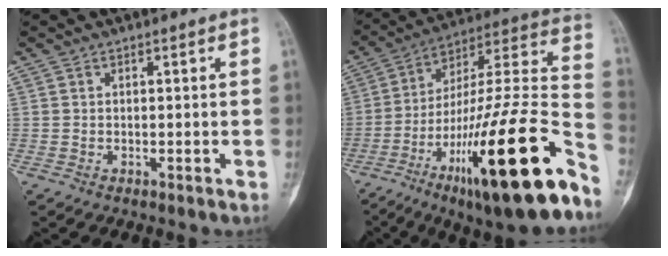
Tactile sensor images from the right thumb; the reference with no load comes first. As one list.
[{"total": 31.3, "force": [-15.6, 5.4, 26.5], "torque": [-0.379, 0.063, -0.250]}]